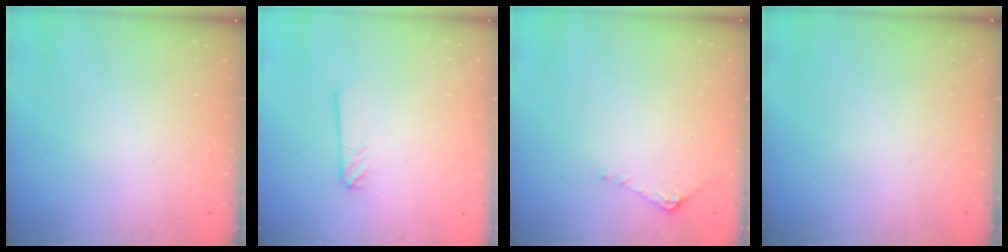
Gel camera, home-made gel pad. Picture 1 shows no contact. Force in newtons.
{"total": 2.4, "press": 2.4, "slide": 0.2}
{"total": 5.1, "press": 5.0, "slide": 0.7}
{"total": 0.0}